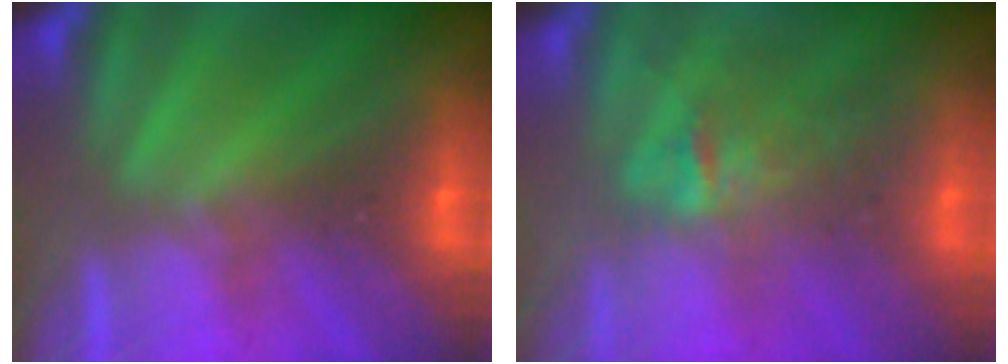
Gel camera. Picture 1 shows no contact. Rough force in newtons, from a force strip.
{"total": 2.8}